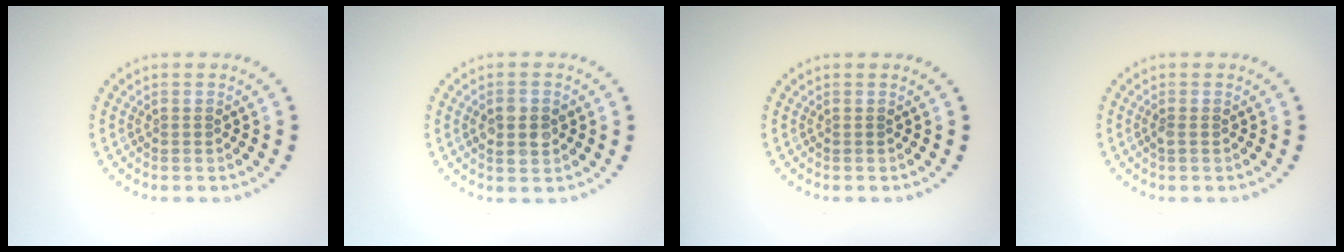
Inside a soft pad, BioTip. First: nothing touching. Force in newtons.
{"total": 2.6, "press": 2.6, "slide": 0.2}
{"total": 0.0}
{"total": 0.6, "press": 0.6, "slide": 0.2}